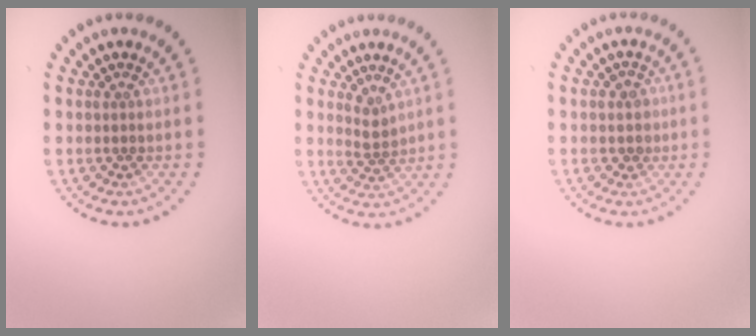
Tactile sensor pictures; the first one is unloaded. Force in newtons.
{"total": 1.5, "press": 1.2, "slide": 1.0}
{"total": 1.5, "press": 1.2, "slide": 0.8}